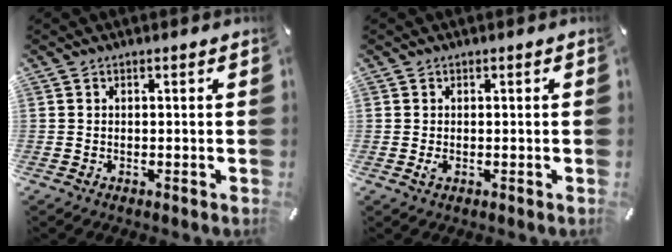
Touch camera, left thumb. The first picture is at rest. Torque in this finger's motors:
{"motor_torque": [0.85, 1.01, 0.41, -0.33, 0.09]}